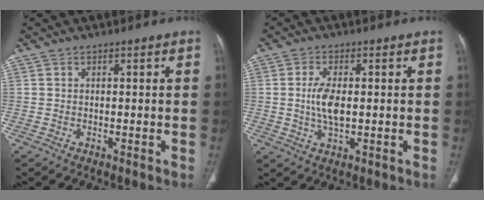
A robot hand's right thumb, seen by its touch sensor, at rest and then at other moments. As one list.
[{"total": 5.7, "force": [0.1, 2.5, 5.1], "torque": [-0.106, -0.004, 0.003]}]